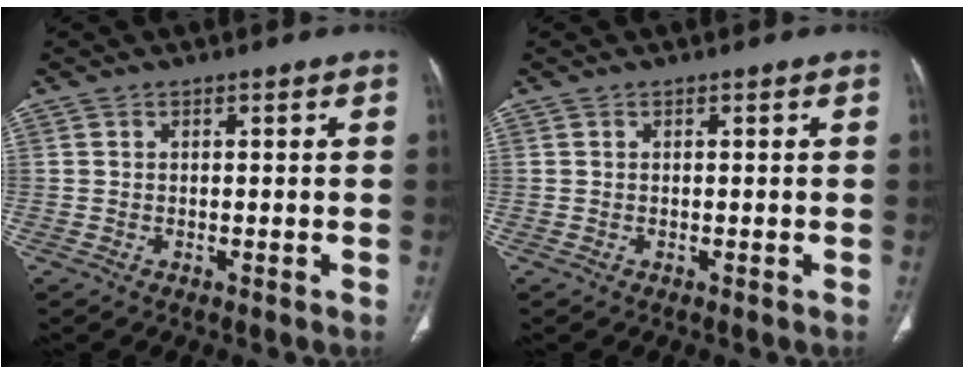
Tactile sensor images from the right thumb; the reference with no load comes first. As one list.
[{"total": 0.0}]